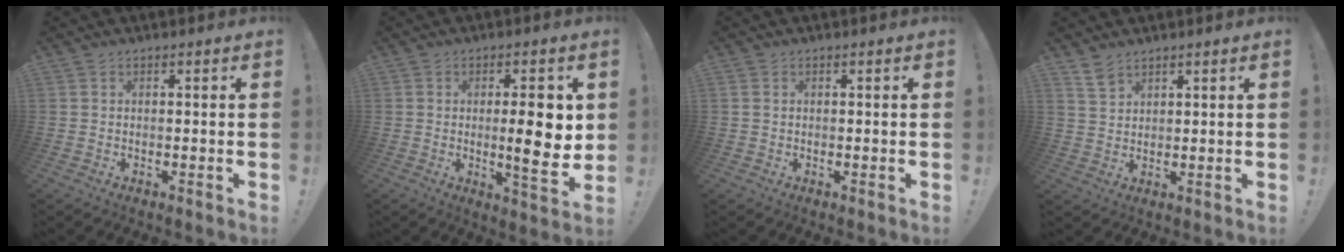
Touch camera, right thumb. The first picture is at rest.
{"total": 11.1, "force": [0.5, 2.4, 10.8], "torque": [-0.146, -0.009, 0.003]}
{"total": 0.7, "force": [0.3, 0.6, 0.2], "torque": [-0.011, 0.005, 0.006]}
{"total": 4.4, "force": [3.4, 2.2, 1.8], "torque": [-0.024, -0.021, 0.064]}